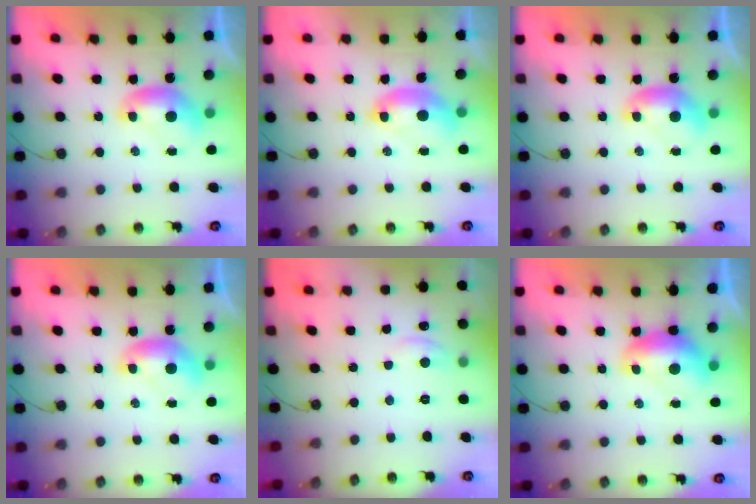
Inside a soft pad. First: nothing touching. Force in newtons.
{"total": 2.6, "press": 2.6, "slide": 0.5}
{"total": 0.0}
{"total": 0.0}
{"total": 0.9, "press": 0.3, "slide": 0.8}
{"total": 1.6, "press": 1.4, "slide": 0.6}